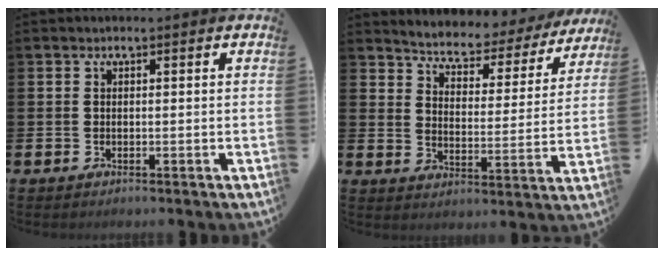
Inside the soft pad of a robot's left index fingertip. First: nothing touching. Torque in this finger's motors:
{"motor_torque": [0.97, -1.17, 0.20, 0.05]}